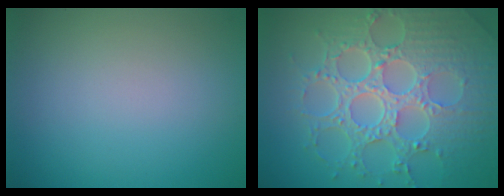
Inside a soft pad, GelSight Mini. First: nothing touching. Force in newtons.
{"total": 8.5, "press": 6.2, "slide": 5.9}